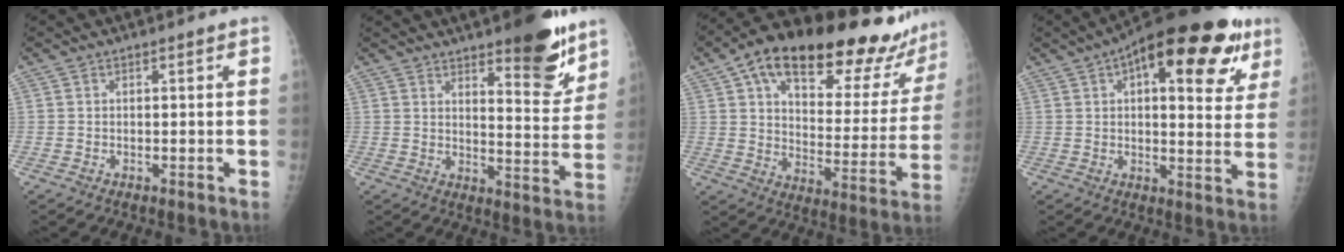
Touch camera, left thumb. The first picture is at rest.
{"total": 13.9, "force": [9.5, 4.2, 9.2], "torque": [-0.085, -0.067, 0.138]}
{"total": 29.7, "force": [21.0, 10.7, 18.0], "torque": [-0.229, -0.055, 0.296]}
{"total": 24.4, "force": [11.2, 9.8, 19.3], "torque": [-0.246, 0.005, 0.150]}